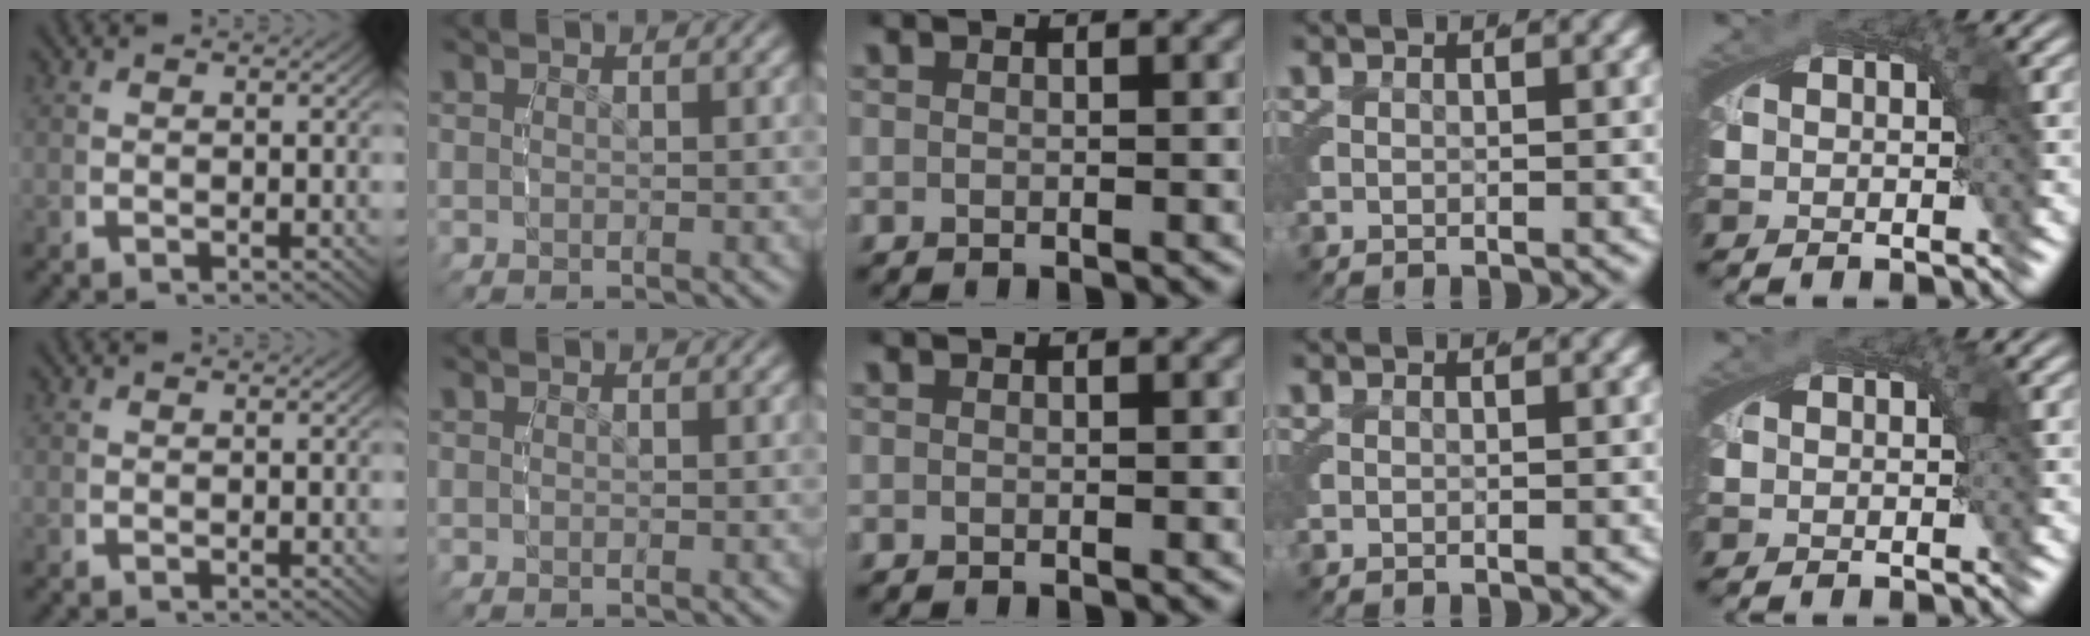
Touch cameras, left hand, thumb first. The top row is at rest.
{"ring": {"total": 2.3, "force": [-0.1, -2.2, -0.6], "torque": [0.024, -0.010, 0.011]}}